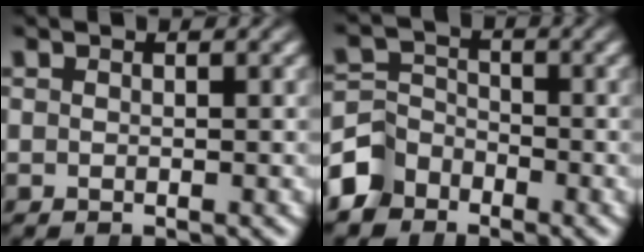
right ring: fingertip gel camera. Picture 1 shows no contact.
{"total": 5.0, "force": [-2.9, 3.9, 1.3], "torque": [-0.013, -0.011, -0.047]}